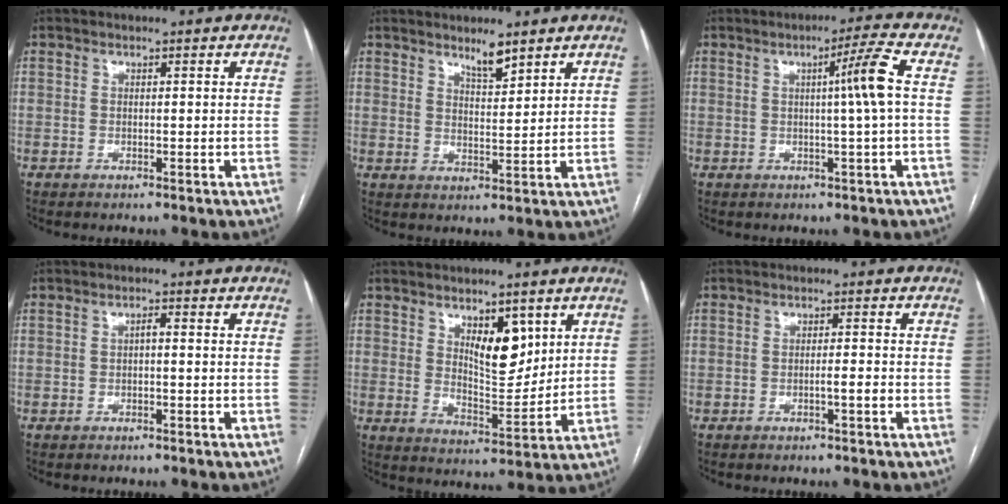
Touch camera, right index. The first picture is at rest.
{"total": 3.8, "force": [3.2, 0.6, 2.0], "torque": [-0.037, -0.007, 0.056]}
{"total": 5.5, "force": [0.4, -1.5, 5.3], "torque": [-0.083, 0.005, 0.007]}
{"total": 1.0, "force": [-0.2, 0.3, 1.0], "torque": [-0.015, 0.004, -0.004]}
{"total": 7.8, "force": [3.7, 3.3, 6.0], "torque": [-0.098, -0.009, 0.068]}
{"total": 1.7, "force": [-0.7, -0.1, 1.5], "torque": [-0.024, 0.001, -0.014]}